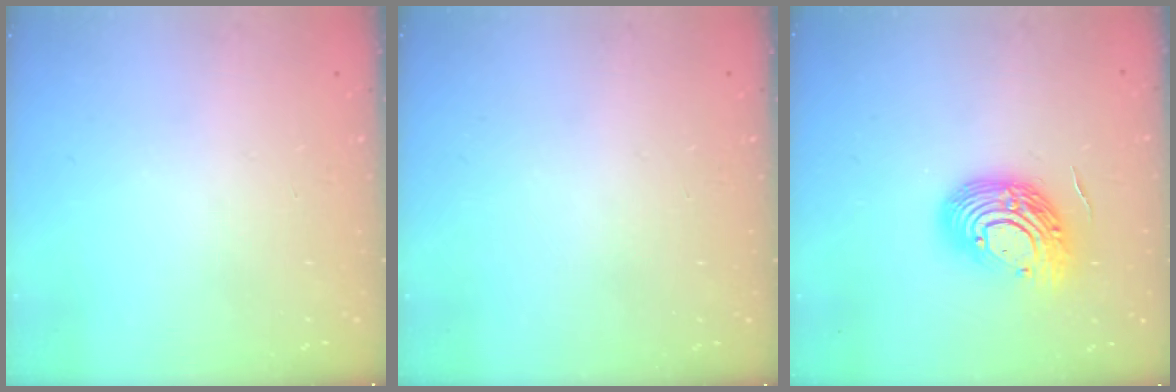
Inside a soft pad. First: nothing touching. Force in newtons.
{"total": 0.0}
{"total": 15.3, "press": 15.3, "slide": 0.9}